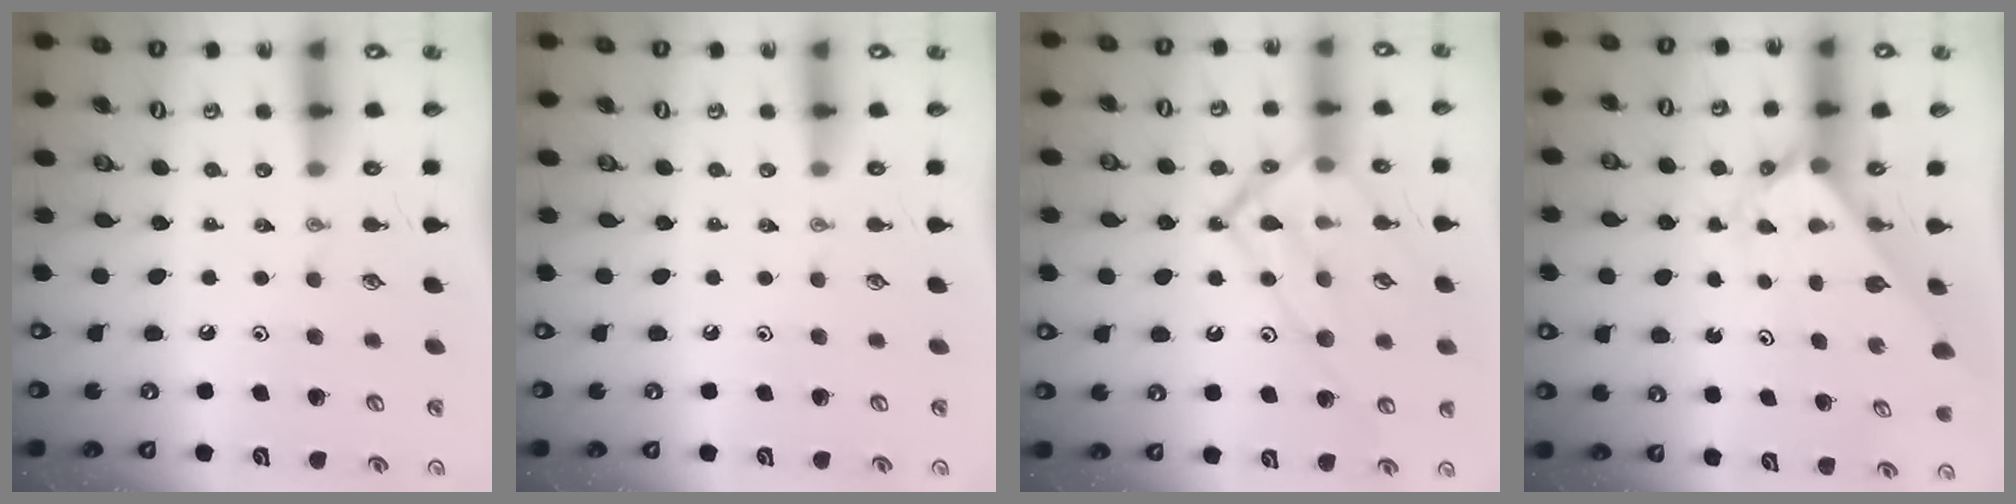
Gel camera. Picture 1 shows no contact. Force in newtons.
{"total": 0.0}
{"total": 18.5, "press": 18.4, "slide": 1.8}
{"total": 2.1, "press": 2.1, "slide": 0.3}